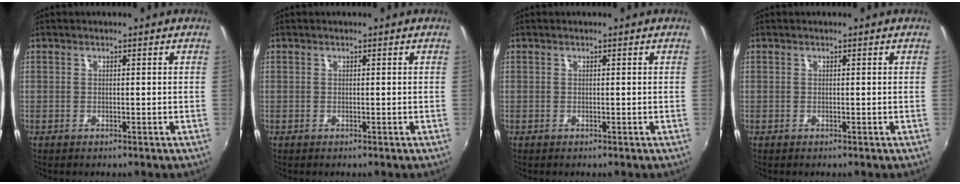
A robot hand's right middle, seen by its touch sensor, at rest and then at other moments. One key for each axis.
{"total": 0.0}
{"total": 0.0}
{"total": 0.0}